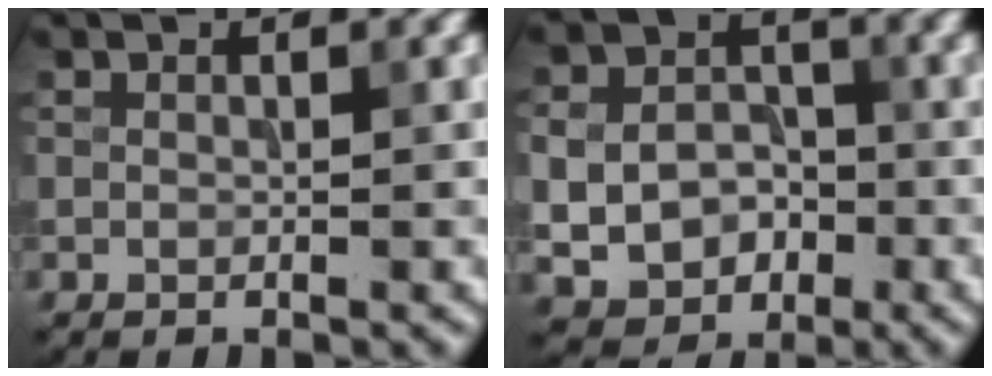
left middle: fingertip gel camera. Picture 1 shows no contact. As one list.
[{"total": 6.2, "force": [-1.3, 5.0, 3.5], "torque": [-0.064, -0.012, -0.027]}]